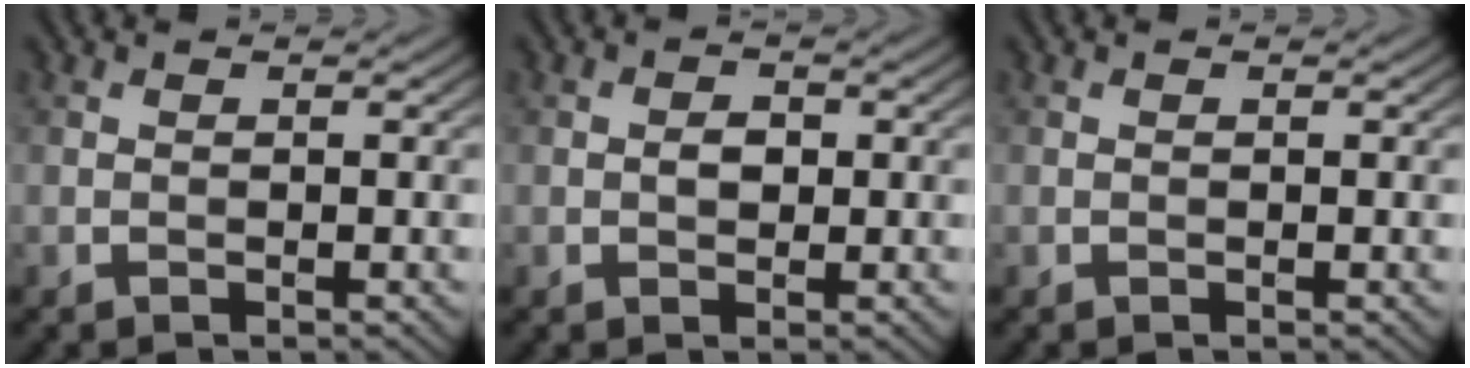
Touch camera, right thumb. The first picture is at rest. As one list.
[{"total": 1.8, "force": [0.0, 1.3, 1.2], "torque": [-0.023, -0.001, -0.004]}, {"total": 0.0}]